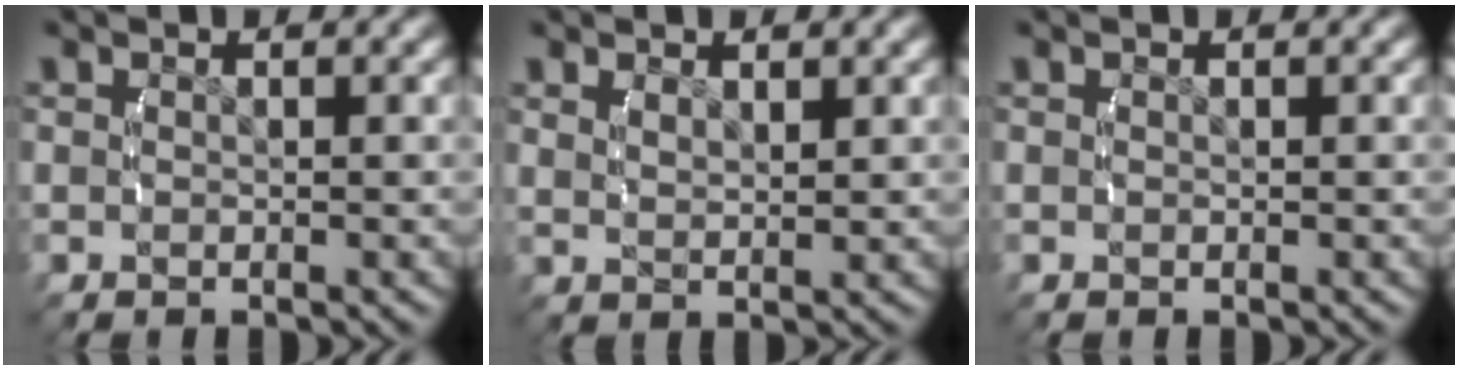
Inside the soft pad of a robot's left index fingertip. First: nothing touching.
{"total": 1.4, "force": [1.2, -0.2, 0.7], "torque": [-0.010, -0.004, 0.029]}
{"total": 0.0}